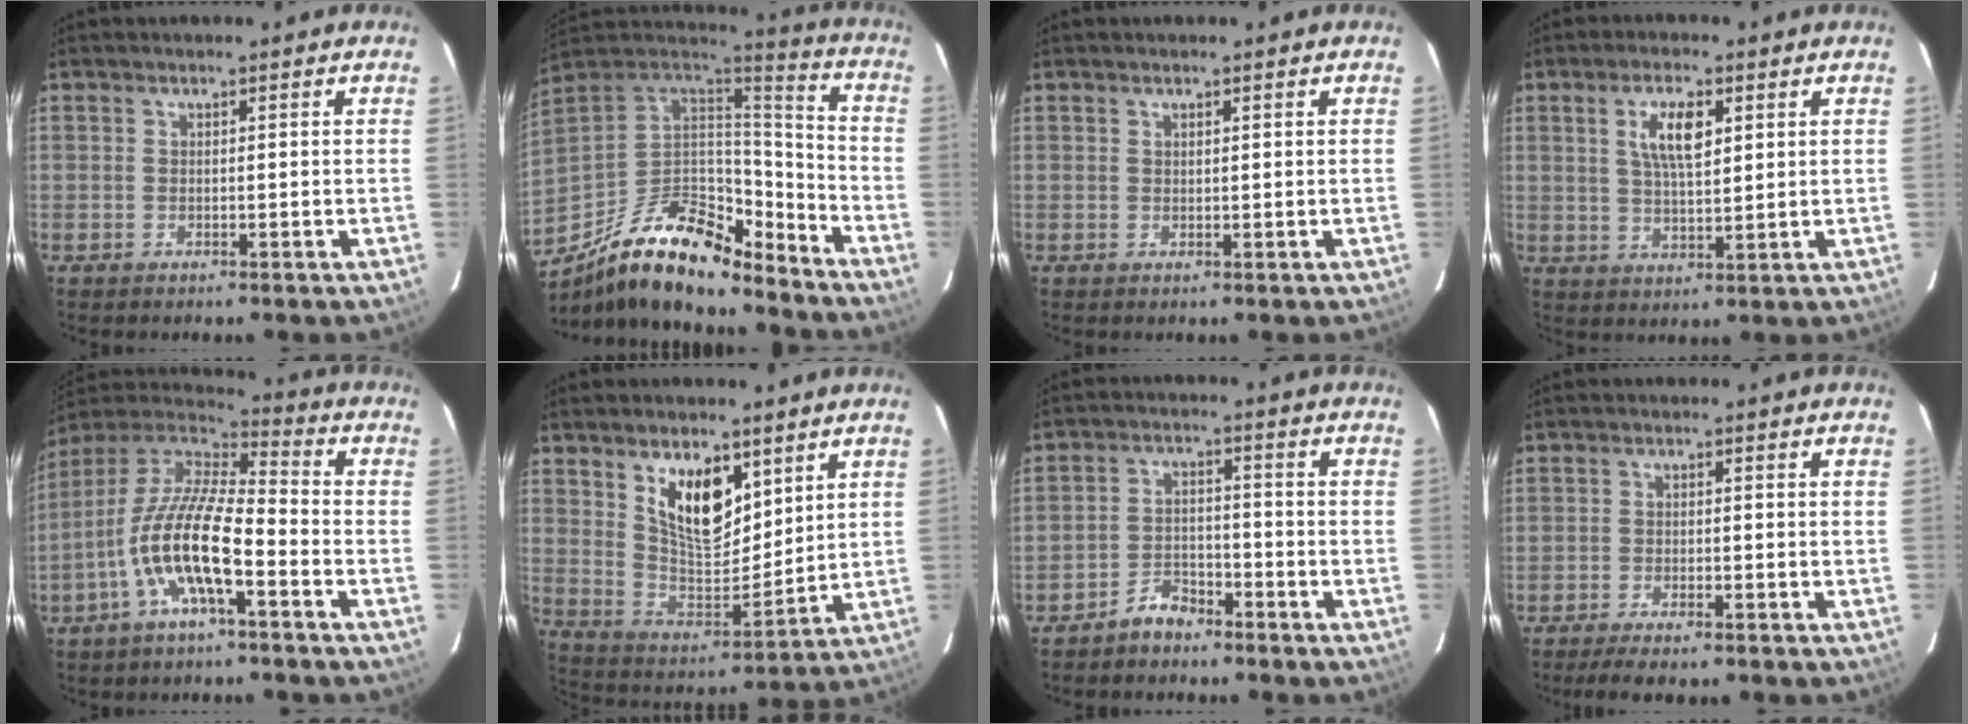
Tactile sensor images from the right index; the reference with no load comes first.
{"total": 21.8, "force": [-15.3, 7.9, 13.4], "torque": [-0.251, -0.005, -0.266]}
{"total": 0.5, "force": [0.4, 0.2, 0.2], "torque": [-0.003, 0.002, 0.009]}
{"total": 6.9, "force": [2.5, 2.7, 5.9], "torque": [-0.106, 0.005, 0.049]}
{"total": 15.1, "force": [-5.9, 4.0, 13.3], "torque": [-0.259, -0.004, -0.120]}
{"total": 12.8, "force": [6.6, 6.2, 9.1], "torque": [-0.158, -0.003, 0.133]}
{"total": 4.6, "force": [-3.9, 2.3, 1.0], "torque": [-0.028, 0.015, -0.068]}
{"total": 5.4, "force": [-4.5, 0.9, 3.0], "torque": [-0.071, -0.017, -0.077]}